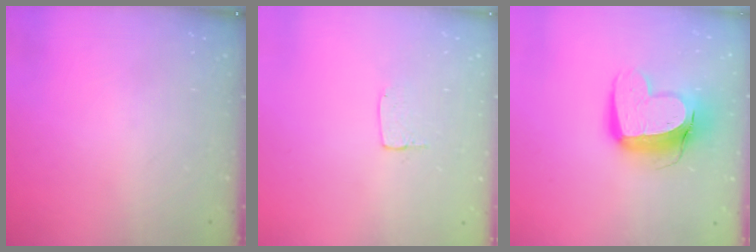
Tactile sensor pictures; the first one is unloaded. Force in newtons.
{"total": 3.7, "press": 3.7, "slide": 0.2}
{"total": 13.5, "press": 13.4, "slide": 1.4}